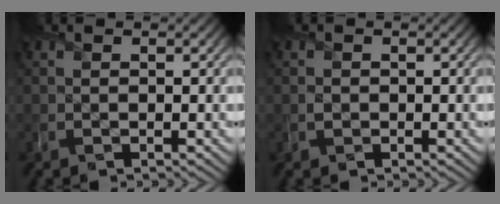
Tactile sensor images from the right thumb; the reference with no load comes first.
{"total": 0.7, "force": [0.0, 0.7, 0.0], "torque": [0.002, -0.001, -0.003]}